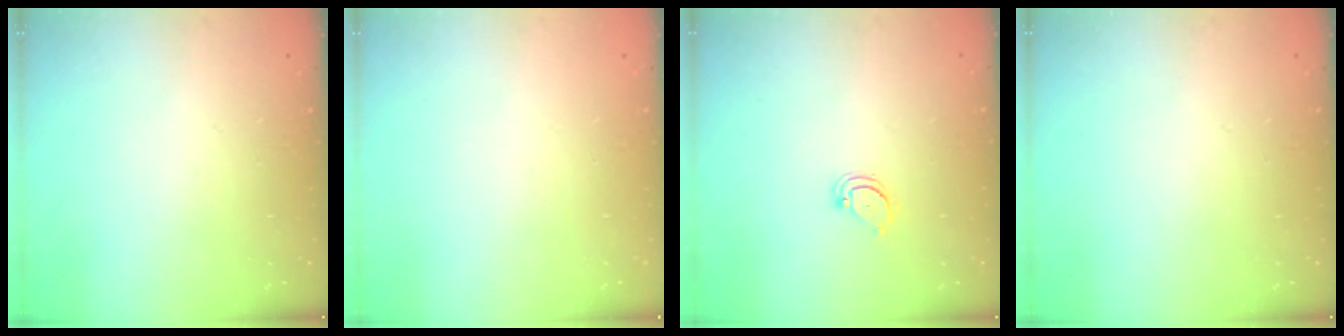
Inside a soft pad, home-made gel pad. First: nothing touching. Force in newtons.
{"total": 0.0}
{"total": 2.1, "press": 2.1, "slide": 0.1}
{"total": 0.0}